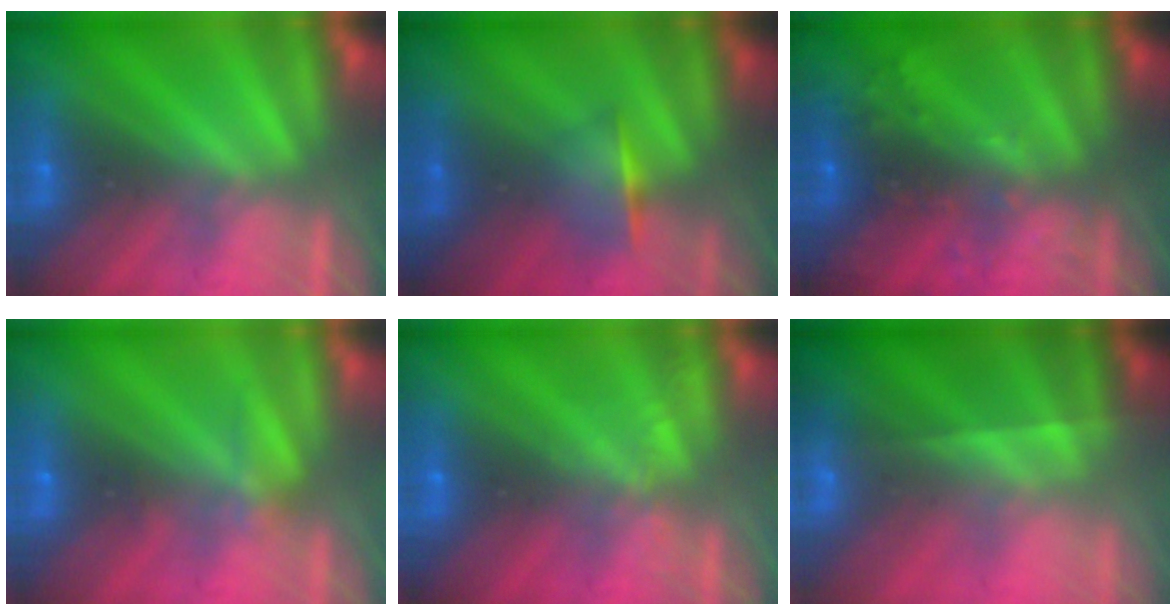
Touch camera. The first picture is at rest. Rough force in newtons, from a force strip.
{"total": 1.2}
{"total": 8.7}
{"total": 2.1}
{"total": 2.1}
{"total": 7.4}